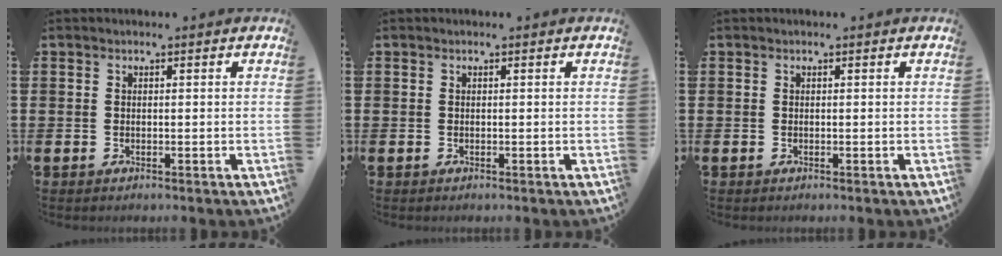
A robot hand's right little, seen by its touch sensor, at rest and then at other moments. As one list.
[{"total": 0.0}, {"total": 0.0}]